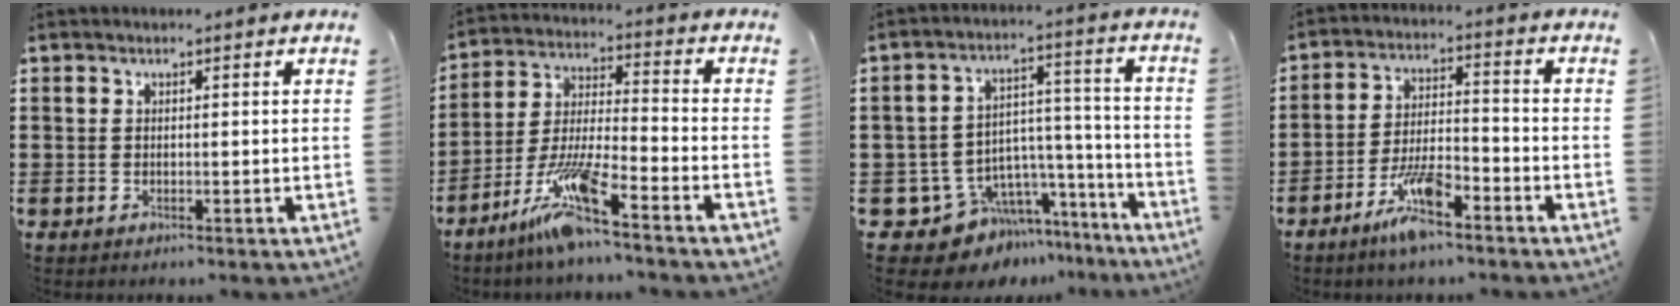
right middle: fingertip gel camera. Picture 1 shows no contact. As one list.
[{"total": 10.5, "force": [-7.6, 0.6, 7.3], "torque": [-0.160, -0.010, -0.153]}, {"total": 9.8, "force": [-7.5, 6.0, 1.8], "torque": [-0.046, 0.019, -0.130]}, {"total": 7.9, "force": [-5.3, 2.1, 5.5], "torque": [-0.119, 0.003, -0.101]}]